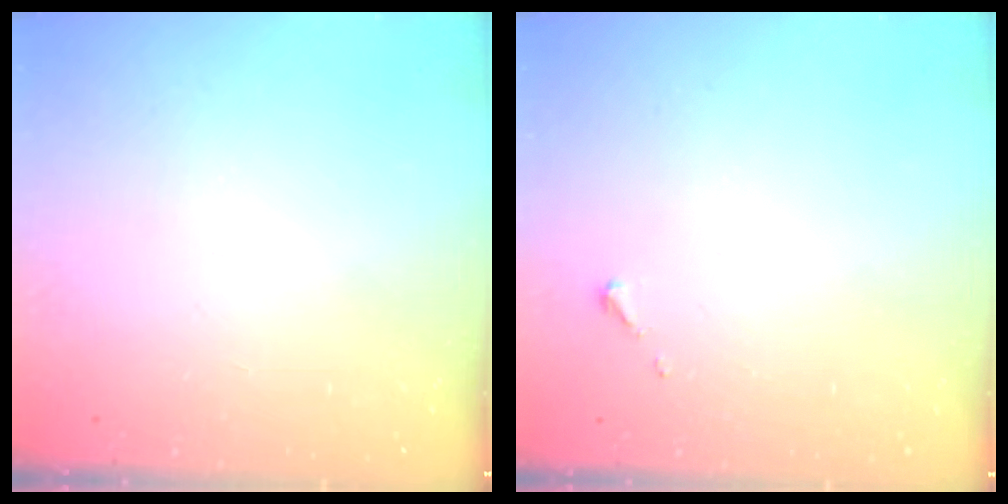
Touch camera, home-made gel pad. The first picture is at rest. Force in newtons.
{"total": 2.6, "press": 2.6, "slide": 0.3}